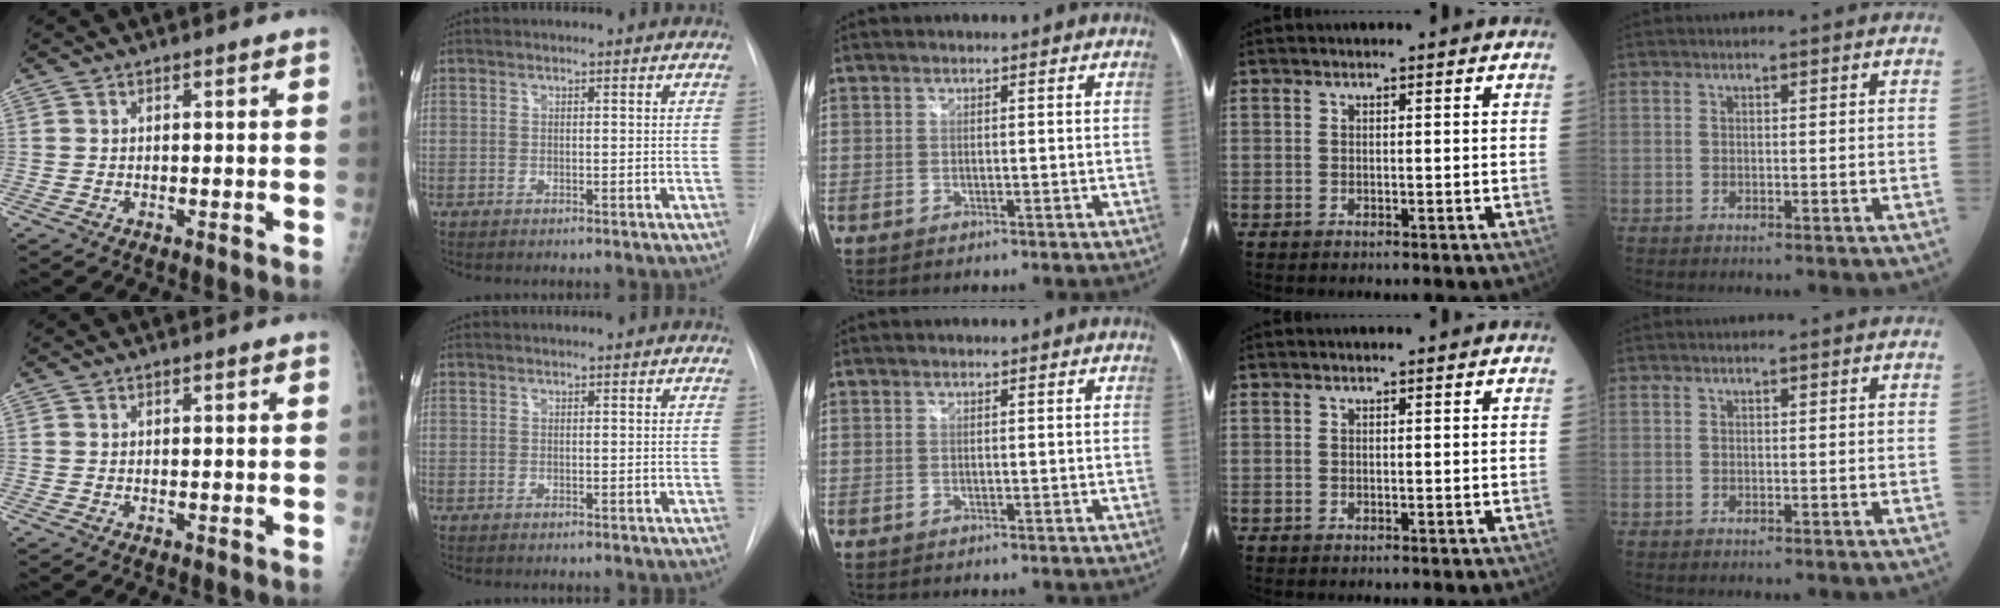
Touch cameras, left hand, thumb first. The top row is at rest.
{}